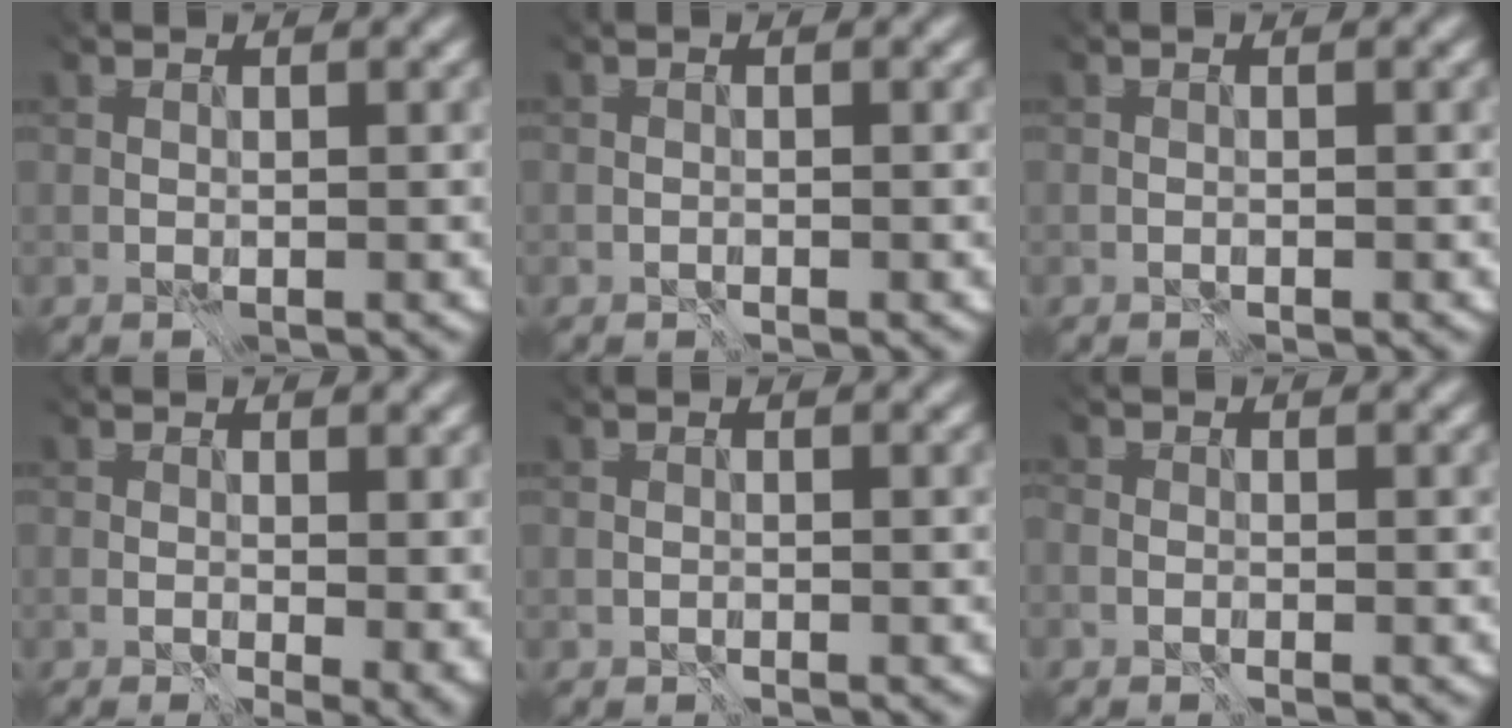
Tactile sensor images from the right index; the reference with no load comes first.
{"total": 1.0, "force": [-0.9, -0.3, -0.3], "torque": [0.010, -0.001, -0.023]}
{"total": 1.0, "force": [-0.8, -0.5, -0.4], "torque": [0.009, -0.002, -0.022]}
{"total": 4.3, "force": [1.2, 2.2, 3.5], "torque": [-0.026, 0.003, 0.012]}
{"total": 0.9, "force": [-0.8, -0.3, -0.3], "torque": [0.009, 0.001, -0.020]}
{"total": 1.3, "force": [-0.8, 0.9, 0.4], "torque": [-0.010, 0.012, -0.028]}